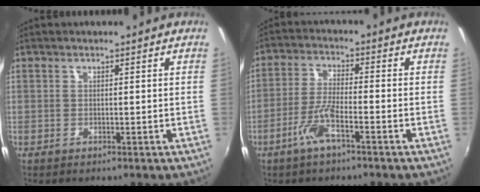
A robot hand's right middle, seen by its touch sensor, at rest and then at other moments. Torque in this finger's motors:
{"motor_torque": [1.14, -0.97, 0.58, 0.09]}